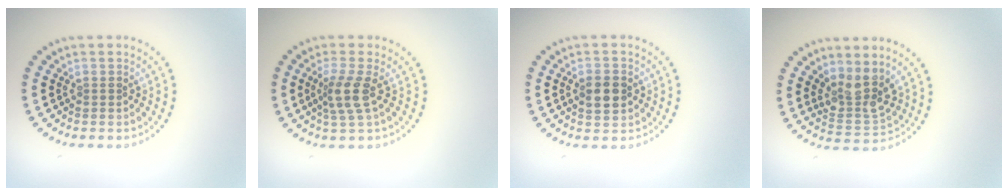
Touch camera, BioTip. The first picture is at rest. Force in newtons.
{"total": 2.7, "press": 2.1, "slide": 1.7}
{"total": 3.0, "press": 3.0, "slide": 0.1}
{"total": 3.6, "press": 3.2, "slide": 1.7}